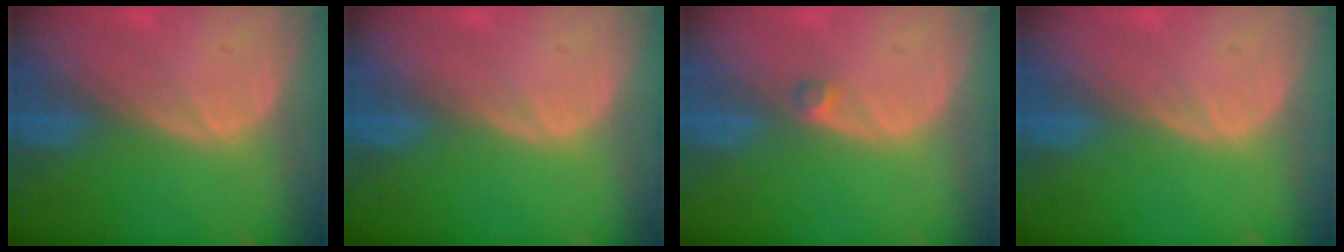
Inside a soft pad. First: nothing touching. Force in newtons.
{"total": 0.0}
{"total": 1.1, "press": 1.0, "slide": 0.6}
{"total": 0.0}